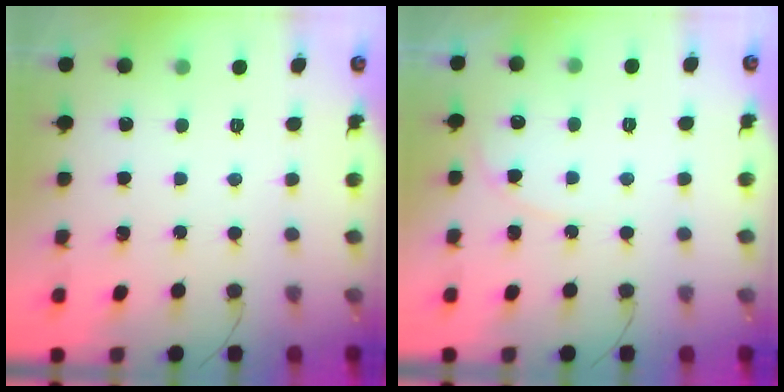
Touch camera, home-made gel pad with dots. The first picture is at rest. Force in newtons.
{"total": 5.6, "press": 5.6, "slide": 0.2}